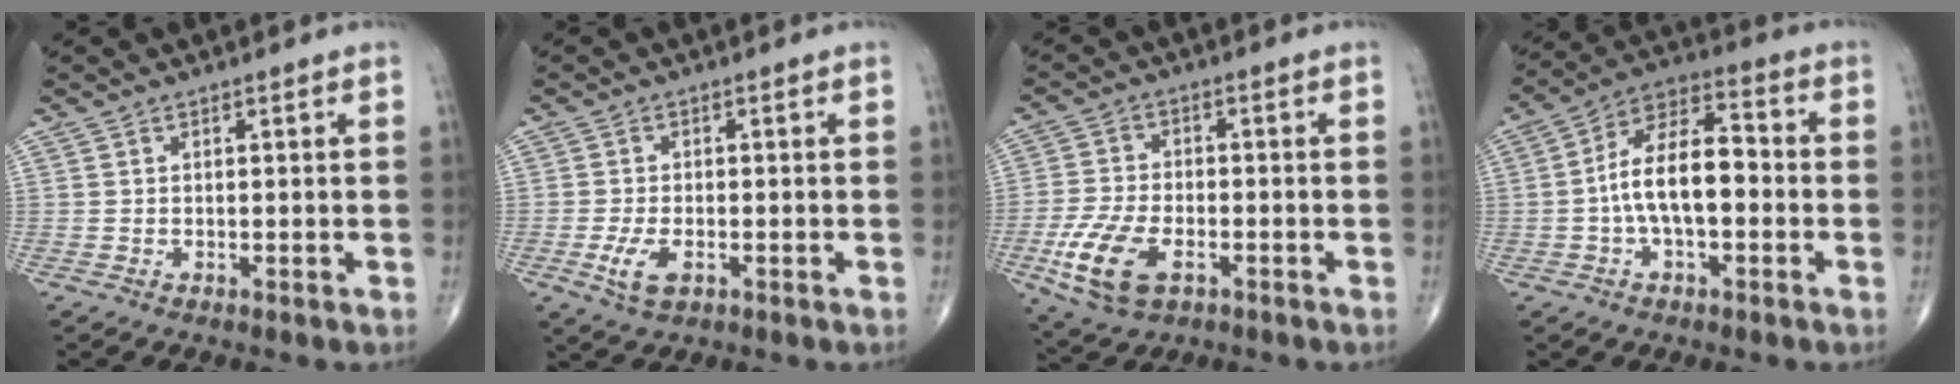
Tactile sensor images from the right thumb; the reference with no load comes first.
{"total": 4.7, "force": [-1.6, 2.4, 3.8], "torque": [-0.078, 0.000, -0.025]}
{"total": 11.2, "force": [-4.2, 6.1, 8.4], "torque": [-0.175, 0.004, -0.075]}
{"total": 13.3, "force": [-1.5, 6.5, 11.5], "torque": [-0.198, 0.041, -0.035]}